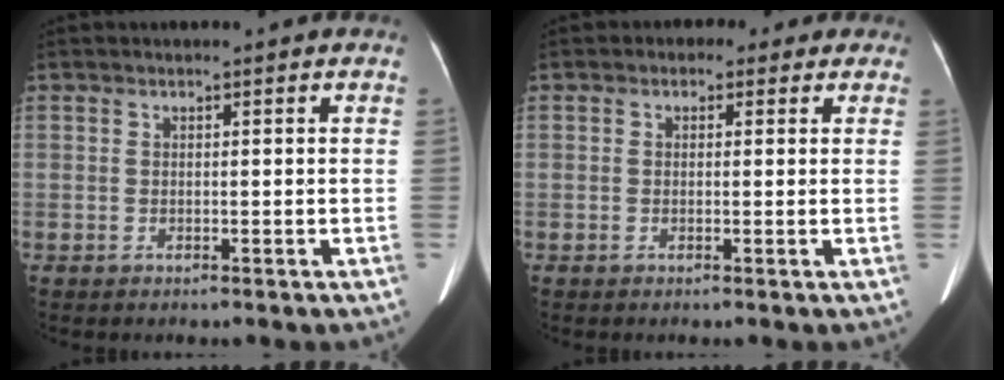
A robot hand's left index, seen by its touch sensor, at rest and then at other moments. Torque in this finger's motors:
{"motor_torque": [0.95, -1.19, 0.14, 0.01]}